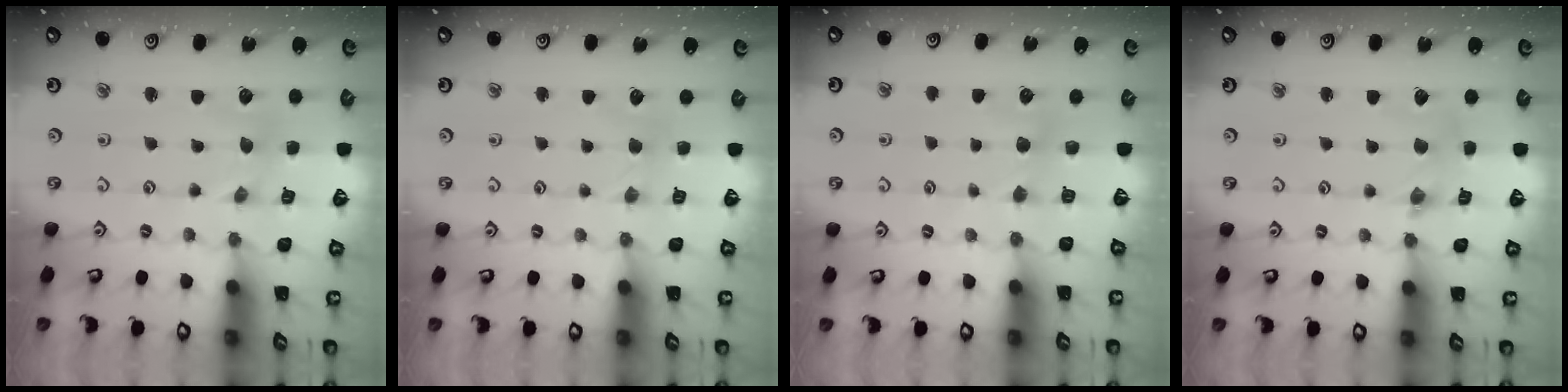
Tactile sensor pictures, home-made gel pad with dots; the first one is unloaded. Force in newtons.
{"total": 1.6, "press": 1.6, "slide": 0.4}
{"total": 3.3, "press": 3.3, "slide": 0.4}
{"total": 1.8, "press": 1.8, "slide": 0.2}